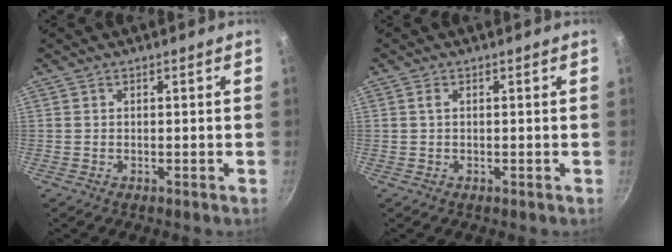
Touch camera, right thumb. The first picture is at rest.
{"total": 0.8, "force": [0.2, 0.3, 0.7], "torque": [-0.016, 0.003, 0.003]}